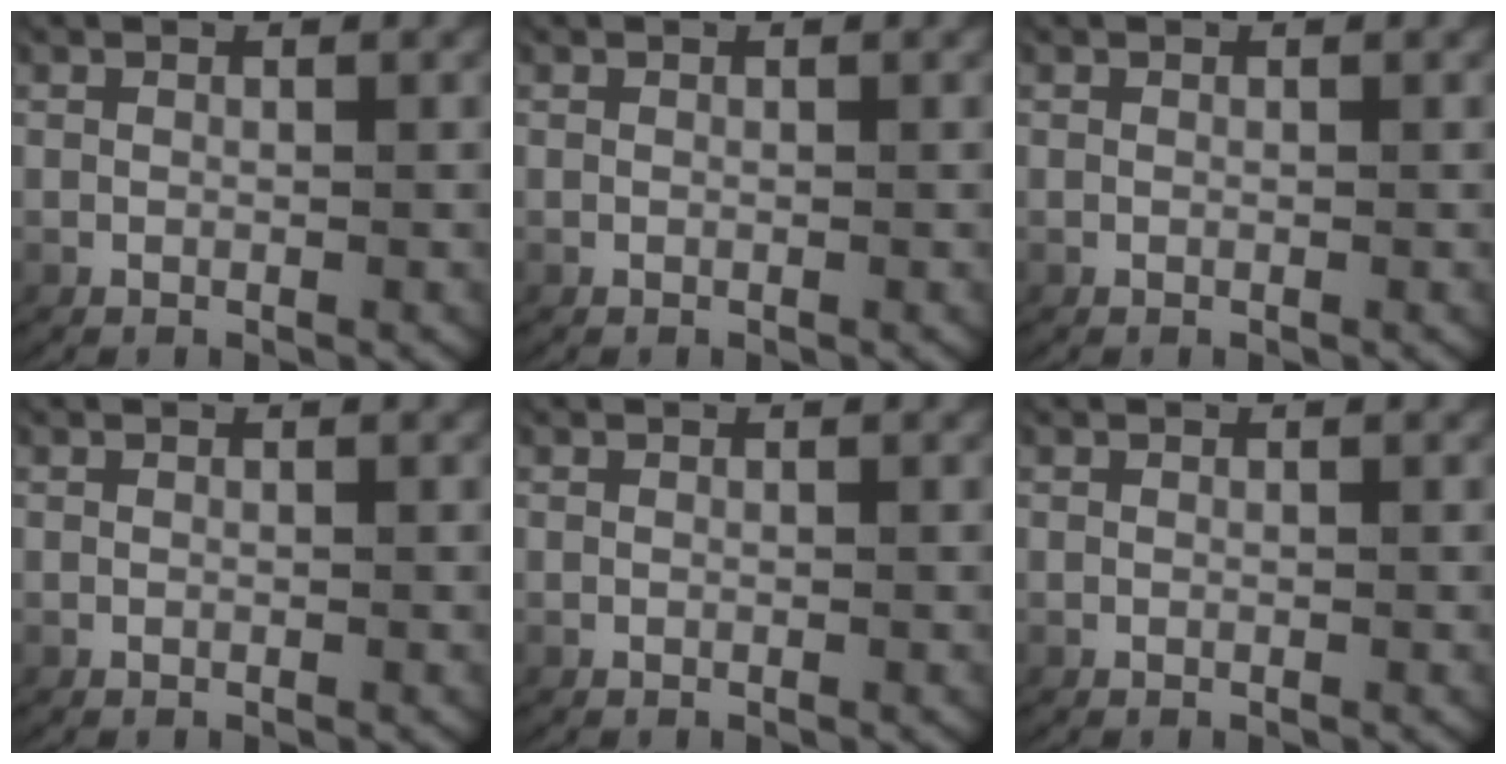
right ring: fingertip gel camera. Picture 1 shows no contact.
{"total": 0.0}
{"total": 0.0}
{"total": 0.0}
{"total": 0.0}
{"total": 0.0}